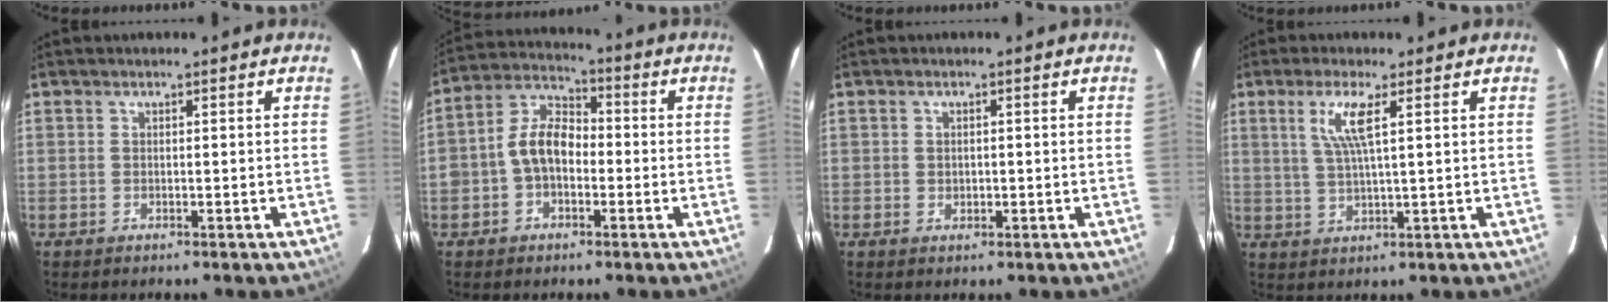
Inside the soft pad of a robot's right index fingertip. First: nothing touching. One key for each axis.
{"total": 8.4, "fx": -1.8, "fy": 5.8, "fz": 5.8, "tx": -0.116, "ty": 0.028, "tz": -0.032}
{"total": 1.2, "fx": 0.0, "fy": 1.1, "fz": 0.5, "tx": -0.004, "ty": 0.002, "tz": 0.001}
{"total": 5.8, "fx": 2.1, "fy": -0.2, "fz": 5.4, "tx": -0.104, "ty": -0.002, "tz": 0.046}